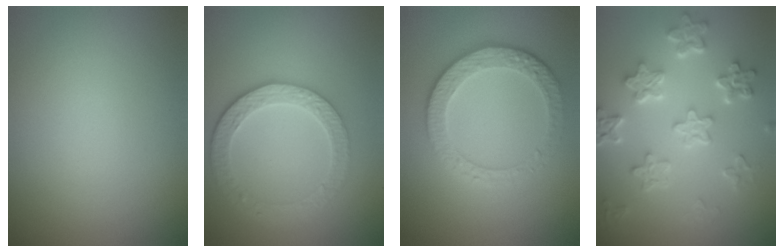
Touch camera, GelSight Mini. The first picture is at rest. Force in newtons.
{"total": 3.8, "press": 3.2, "slide": 2.1}
{"total": 4.5, "press": 3.2, "slide": 3.1}
{"total": 5.6, "press": 4.4, "slide": 3.6}